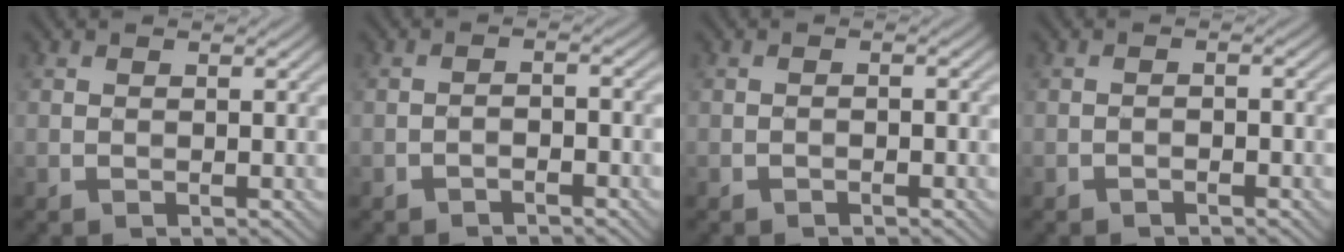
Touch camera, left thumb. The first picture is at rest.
{"total": 1.8, "force": [-1.4, 0.3, 1.0], "torque": [-0.016, 0.005, -0.028]}
{"total": 0.8, "force": [-0.6, 0.2, 0.5], "torque": [-0.006, 0.002, -0.011]}
{"total": 1.1, "force": [-0.9, 0.2, 0.6], "torque": [-0.010, 0.002, -0.017]}